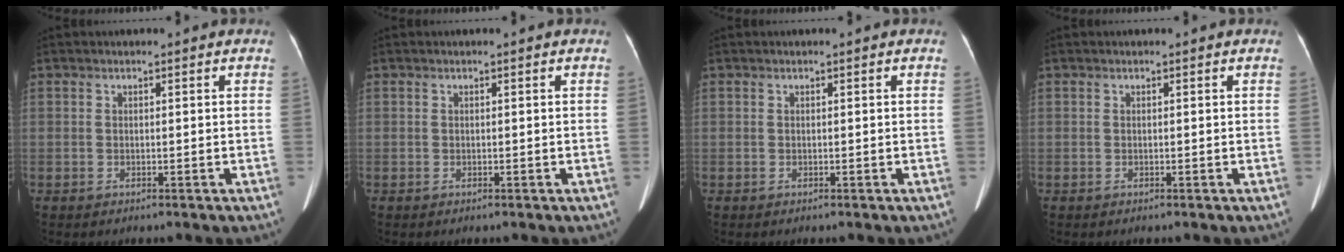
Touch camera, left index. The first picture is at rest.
{"total": 0.0}
{"total": 0.0}
{"total": 0.0}